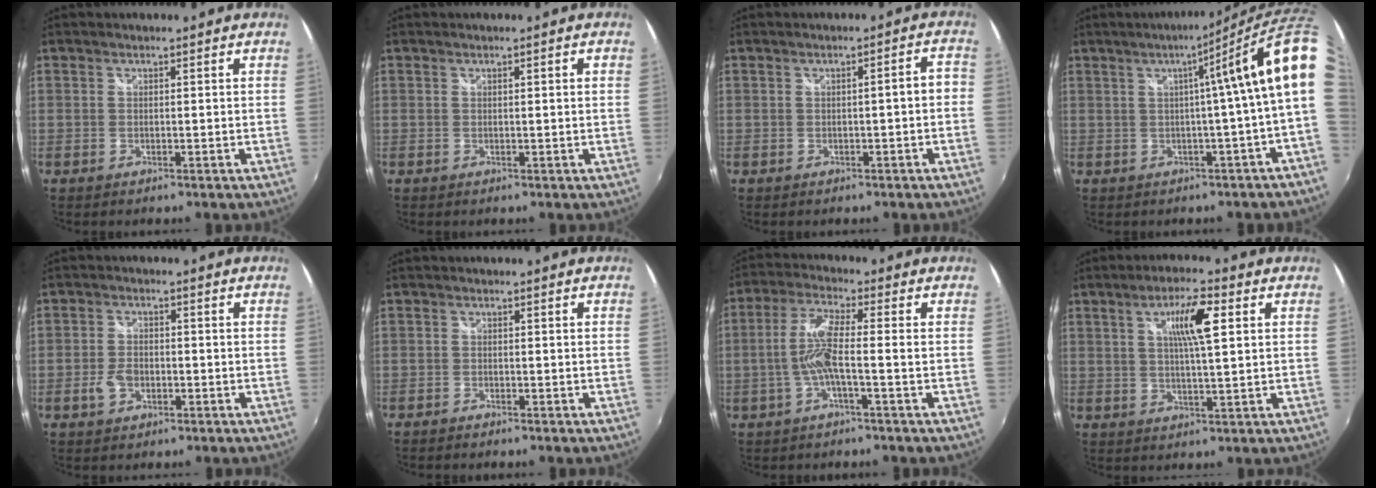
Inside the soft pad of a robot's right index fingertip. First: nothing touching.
{"total": 1.2, "force": [0.3, -0.1, 1.2], "torque": [-0.015, 0.003, 0.004]}
{"total": 2.9, "force": [-1.0, 0.4, 2.6], "torque": [-0.040, 0.012, -0.005]}
{"total": 11.3, "force": [4.2, -2.2, 10.2], "torque": [-0.133, 0.003, 0.054]}
{"total": 3.8, "force": [-1.4, 2.4, 2.5], "torque": [-0.060, 0.006, -0.022]}
{"total": 1.2, "force": [-1.1, 0.3, 0.2], "torque": [-0.014, -0.003, -0.023]}
{"total": 6.7, "force": [-1.3, 0.1, 6.6], "torque": [-0.148, 0.009, -0.023]}
{"total": 7.8, "force": [2.5, 1.2, 7.3], "torque": [-0.124, 0.006, 0.042]}